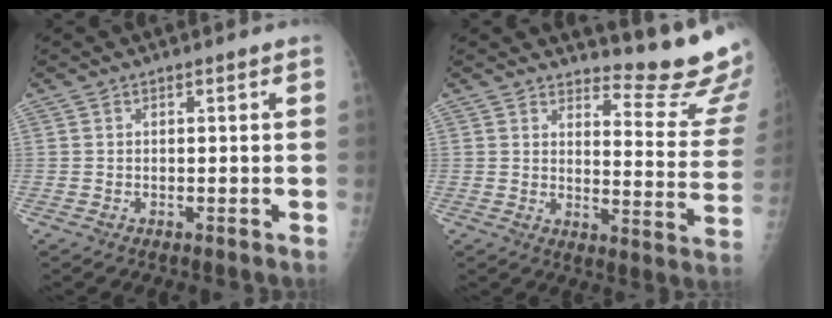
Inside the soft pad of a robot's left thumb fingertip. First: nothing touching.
{"total": 14.6, "force": [13.4, 2.2, 5.4], "torque": [-0.040, -0.164, 0.151]}